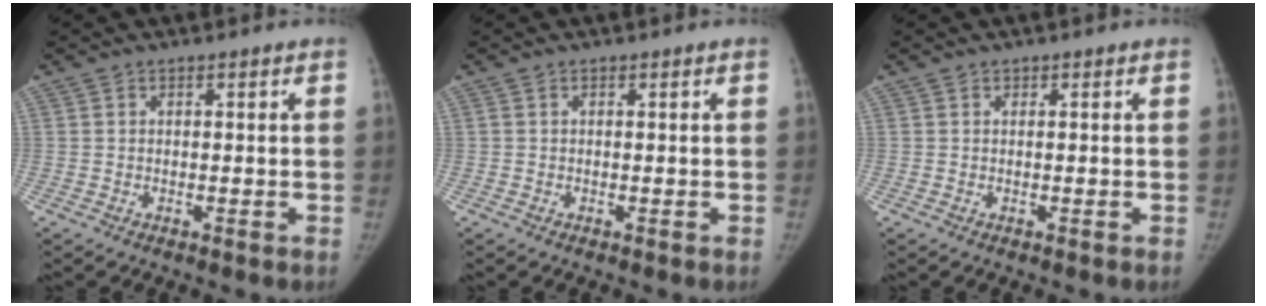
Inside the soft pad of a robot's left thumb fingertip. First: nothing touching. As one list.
[{"total": 0.0}, {"total": 0.0}]